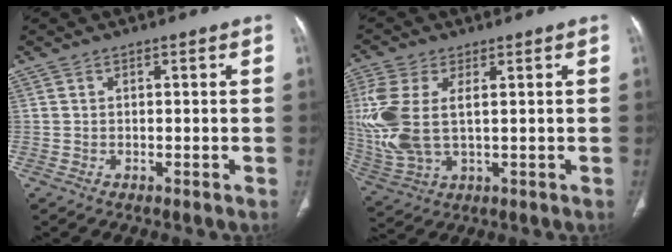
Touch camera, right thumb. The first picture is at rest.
{"total": 13.0, "force": [1.9, 7.1, 10.7], "torque": [-0.273, 0.000, 0.047]}